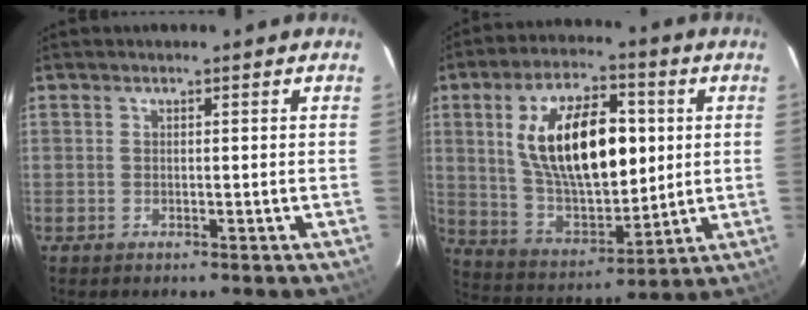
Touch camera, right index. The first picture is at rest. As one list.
[{"total": 20.4, "force": [4.1, 10.2, 17.1], "torque": [-0.306, 0.014, 0.088]}]